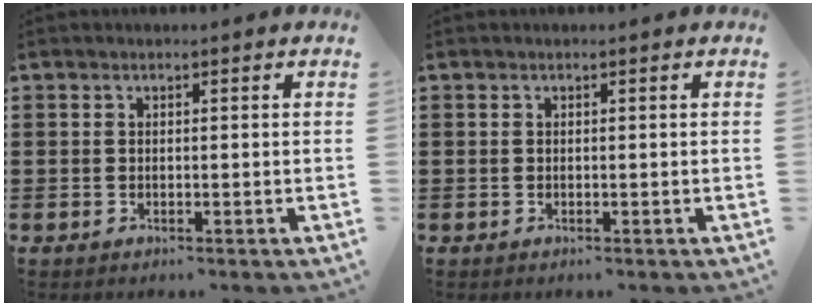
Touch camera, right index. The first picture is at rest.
{"total": 0.0}